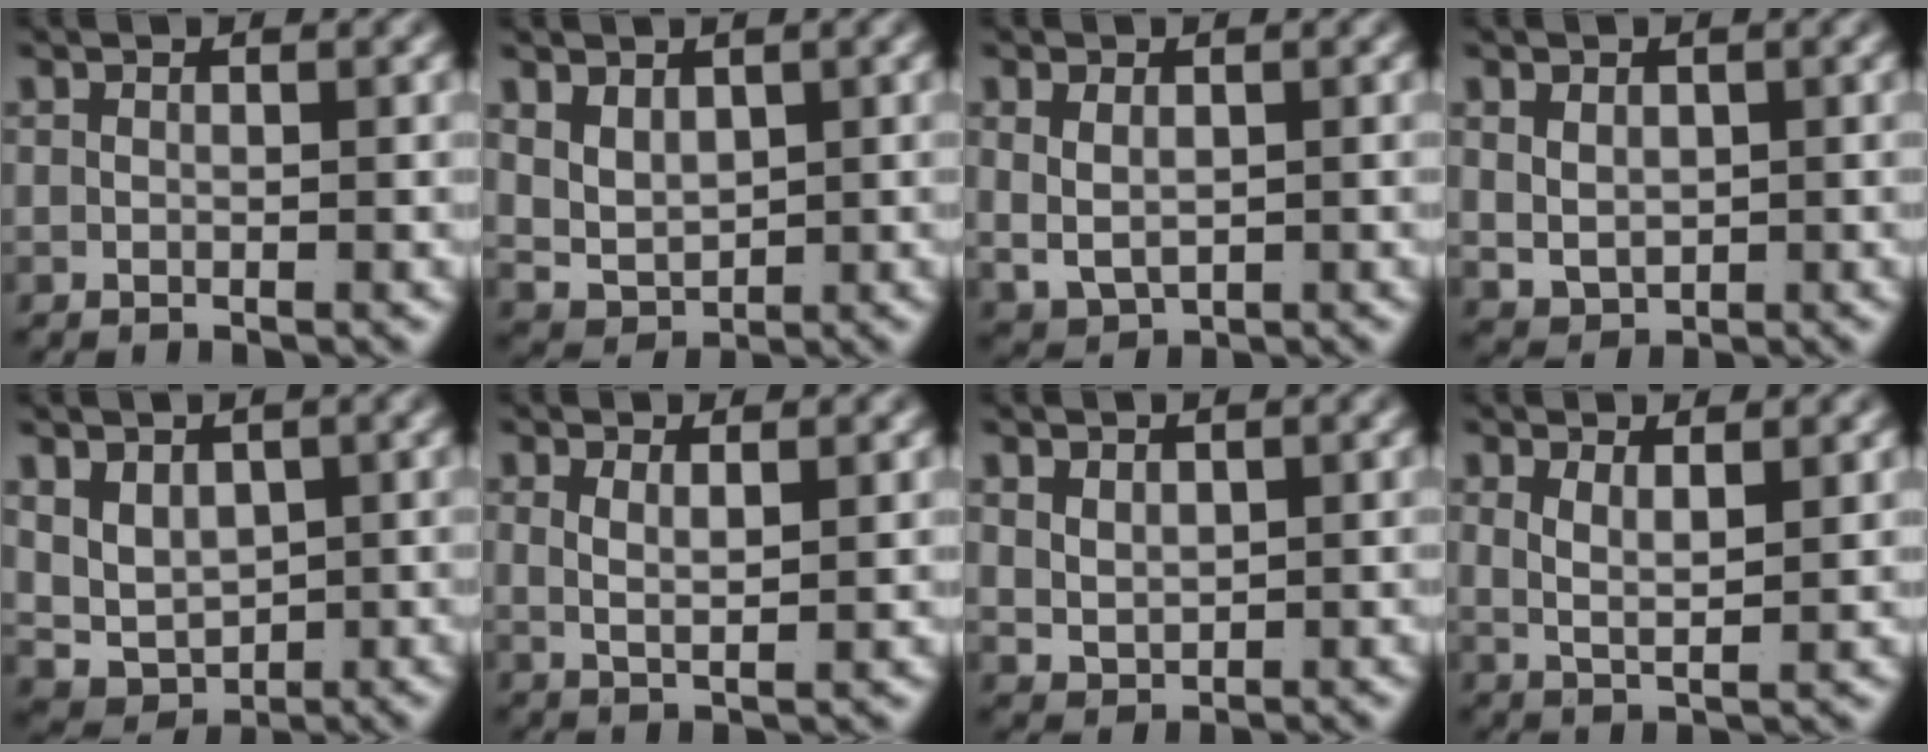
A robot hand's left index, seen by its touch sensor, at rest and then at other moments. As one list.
[{"total": 5.4, "force": [0.7, 4.7, 2.8], "torque": [-0.077, -0.026, 0.022]}, {"total": 4.0, "force": [0.3, 3.2, 2.3], "torque": [-0.058, -0.020, 0.019]}, {"total": 2.8, "force": [0.3, 2.3, 1.6], "torque": [-0.038, -0.023, 0.025]}, {"total": 7.6, "force": [0.3, 6.6, 3.9], "torque": [-0.101, -0.038, 0.016]}, {"total": 2.4, "force": [0.9, 0.9, 2.1], "torque": [-0.041, -0.010, 0.025]}, {"total": 1.9, "force": [0.8, 1.3, 1.1], "torque": [-0.027, -0.016, 0.034]}, {"total": 2.9, "force": [1.0, 1.3, 2.3], "torque": [-0.048, -0.011, 0.022]}]